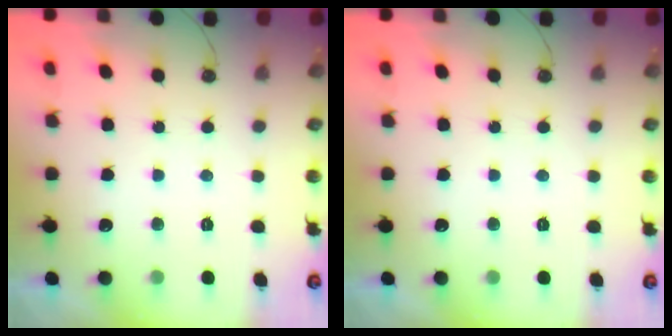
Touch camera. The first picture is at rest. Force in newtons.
{"total": 0.0}